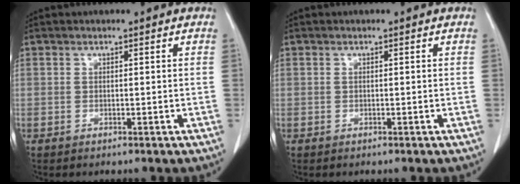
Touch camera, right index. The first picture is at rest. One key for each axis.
{"total": 0.0}